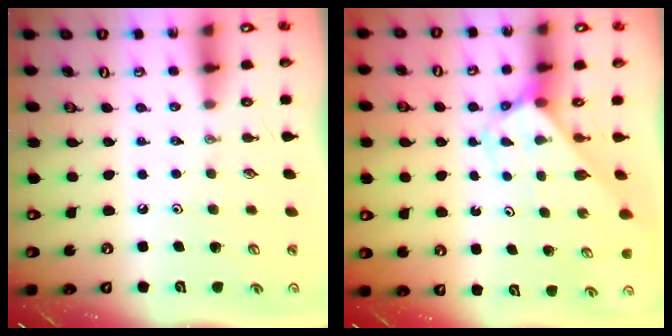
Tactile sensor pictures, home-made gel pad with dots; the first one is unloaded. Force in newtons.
{"total": 2.8, "press": 2.8, "slide": 0.1}